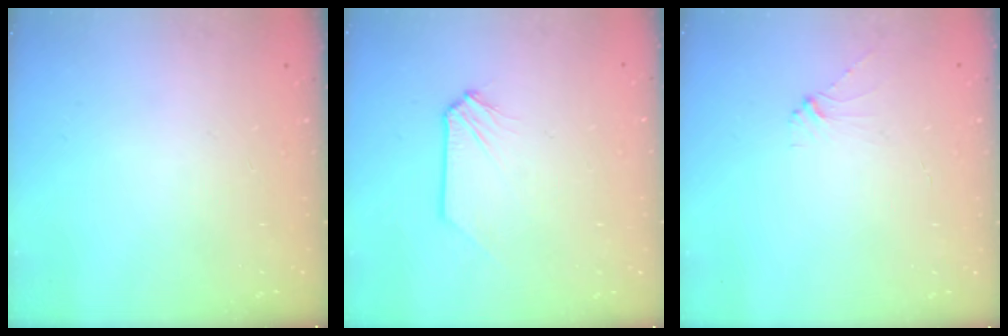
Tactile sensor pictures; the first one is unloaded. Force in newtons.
{"total": 0.0}
{"total": 3.3, "press": 3.3, "slide": 0.6}